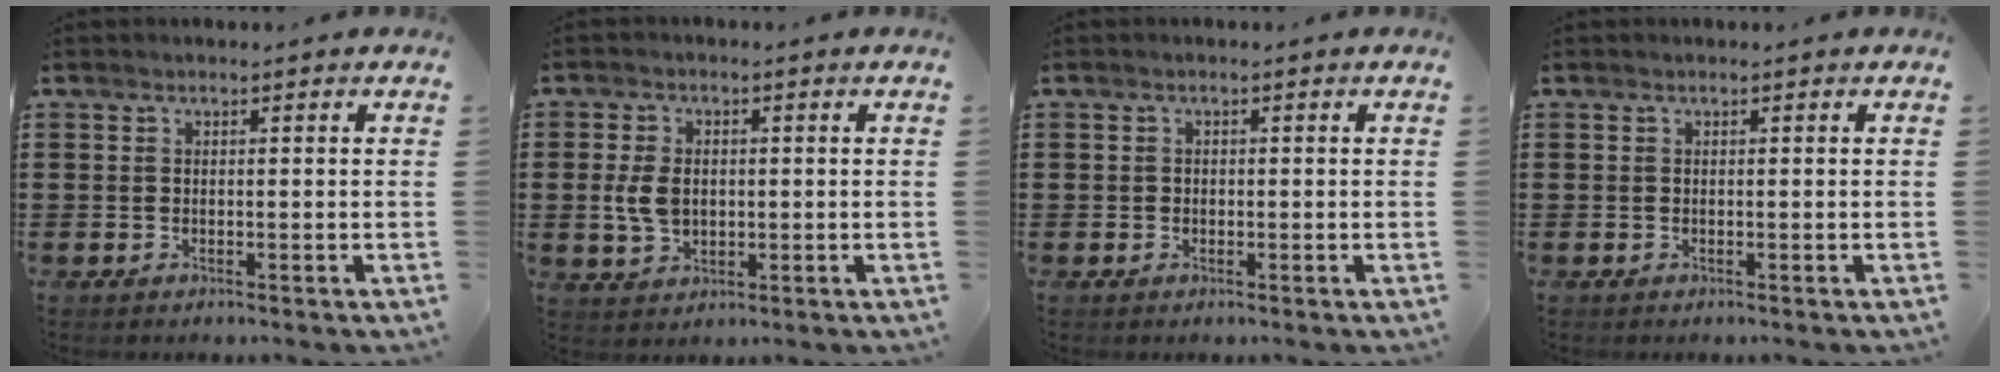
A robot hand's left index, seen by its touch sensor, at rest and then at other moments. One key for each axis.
{"total": 4.9, "fx": 0.1, "fy": 3.3, "fz": 3.6, "tx": -0.096, "ty": 0.003, "tz": -0.005}
{"total": 0.5, "fx": 0.0, "fy": 0.5, "fz": 0.2, "tx": -0.006, "ty": 0.004, "tz": -0.001}
{"total": 0.0}